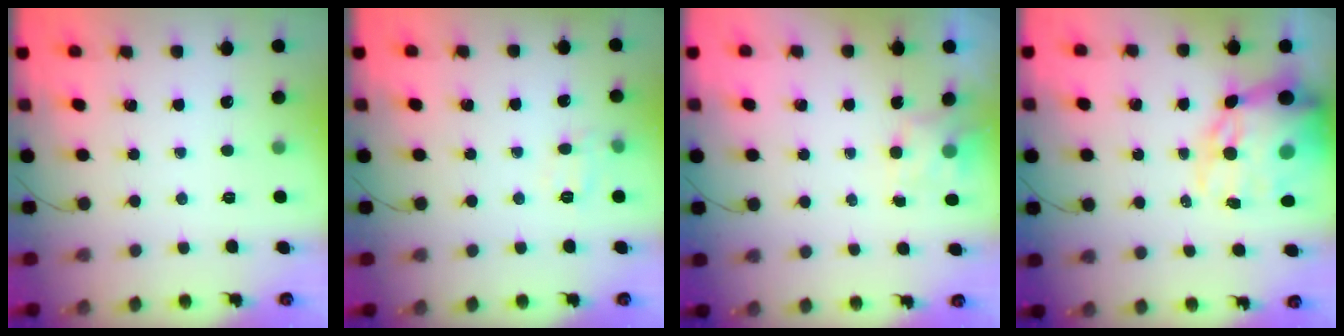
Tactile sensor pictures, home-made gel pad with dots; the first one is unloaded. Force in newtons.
{"total": 8.5, "press": 8.4, "slide": 1.4}
{"total": 4.1, "press": 3.9, "slide": 1.1}
{"total": 21.4, "press": 20.9, "slide": 4.6}